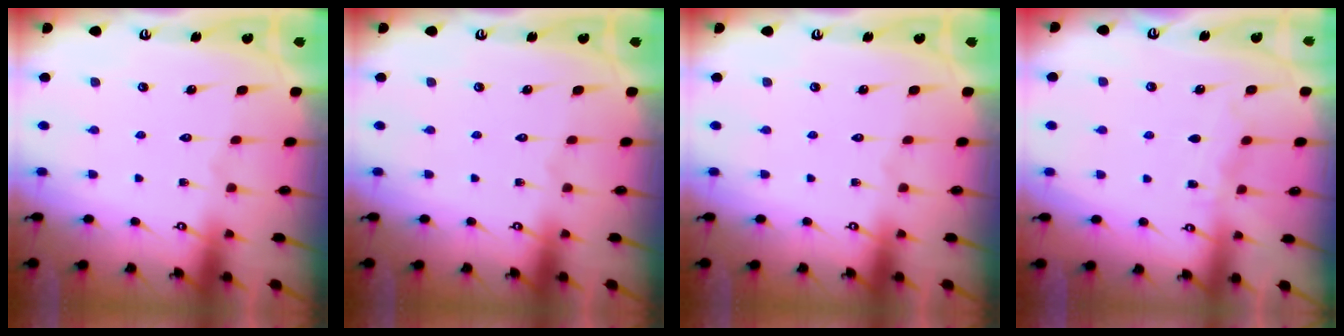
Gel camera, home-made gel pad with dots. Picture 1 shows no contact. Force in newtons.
{"total": 0.0}
{"total": 0.0}
{"total": 5.0, "press": 5.0, "slide": 0.5}